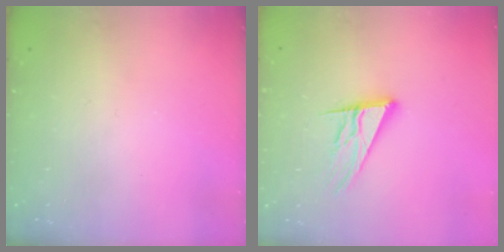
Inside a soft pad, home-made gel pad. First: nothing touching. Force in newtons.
{"total": 13.1, "press": 12.9, "slide": 2.5}